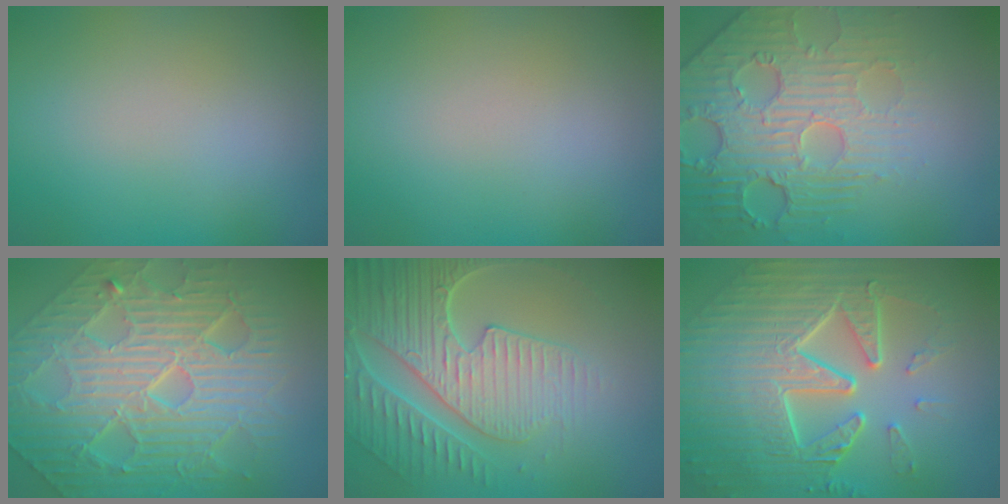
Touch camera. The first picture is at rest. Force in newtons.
{"total": 0.0}
{"total": 5.7, "press": 5.0, "slide": 2.7}
{"total": 11.5, "press": 7.6, "slide": 8.6}
{"total": 7.0, "press": 5.7, "slide": 4.2}
{"total": 9.7, "press": 6.6, "slide": 7.1}